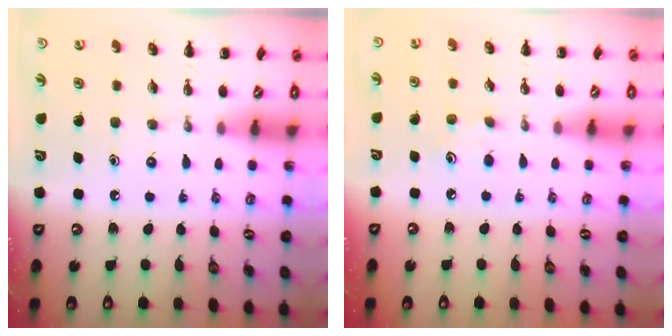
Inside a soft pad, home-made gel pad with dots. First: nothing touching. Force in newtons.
{"total": 4.8, "press": 4.7, "slide": 1.2}